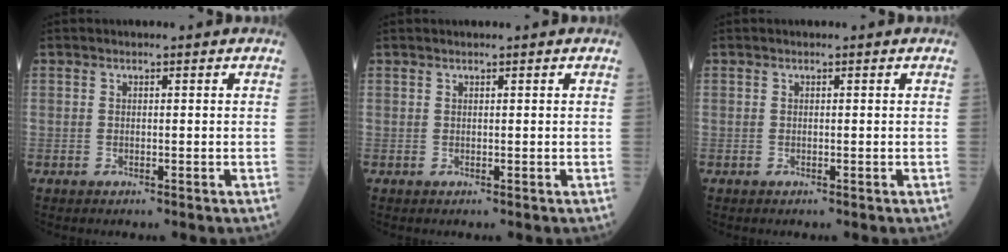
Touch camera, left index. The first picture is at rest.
{"total": 0.0}
{"total": 0.0}